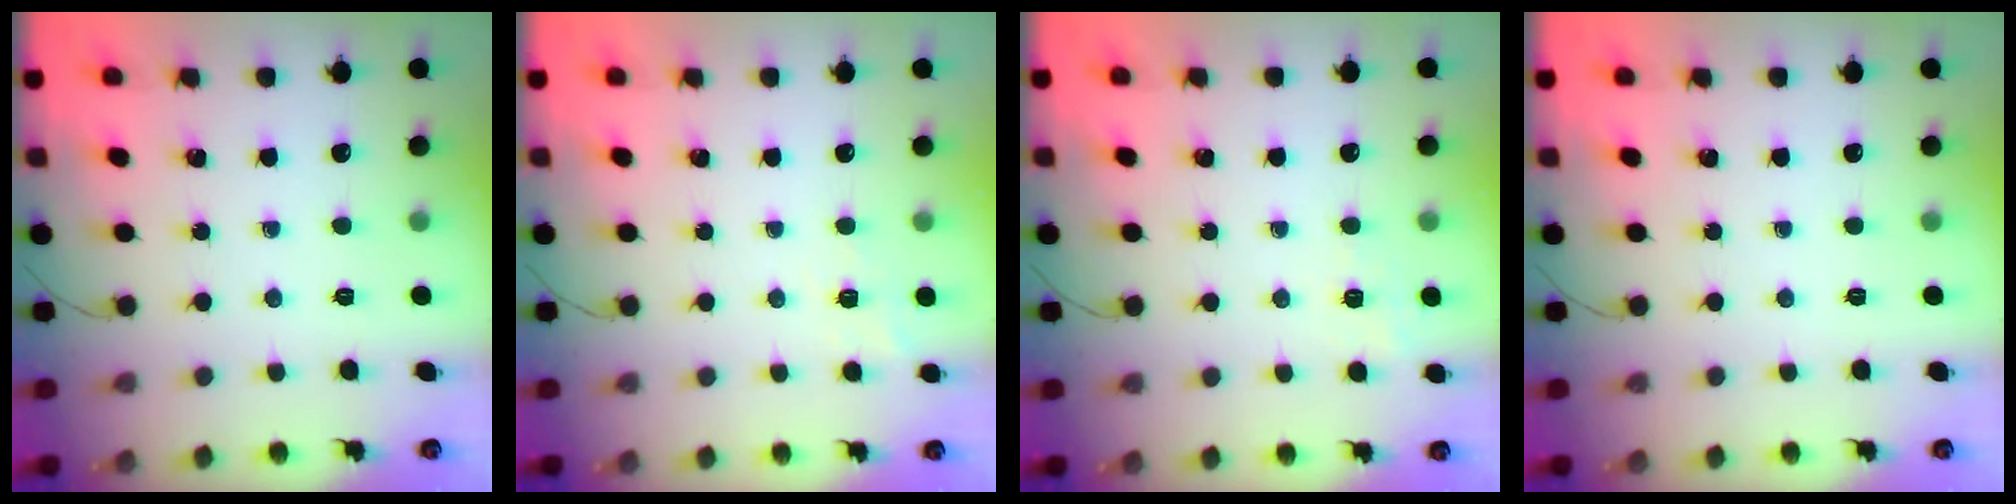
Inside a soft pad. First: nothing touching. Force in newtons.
{"total": 5.7, "press": 5.5, "slide": 1.4}
{"total": 1.7, "press": 1.0, "slide": 1.3}
{"total": 0.0}